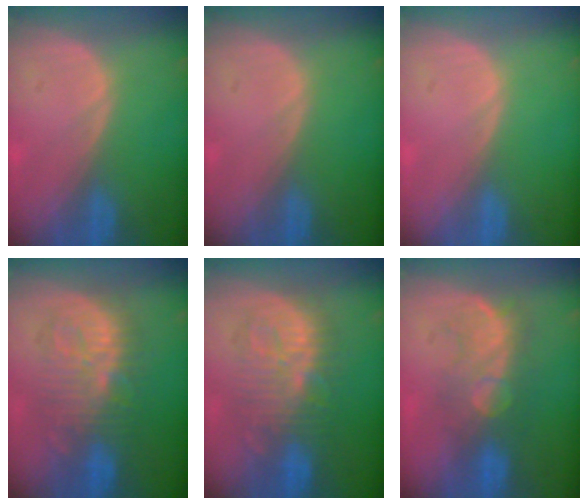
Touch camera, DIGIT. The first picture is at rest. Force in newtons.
{"total": 0.0}
{"total": 0.0}
{"total": 9.5, "press": 9.4, "slide": 0.8}
{"total": 9.5, "press": 9.4, "slide": 0.8}
{"total": 8.1, "press": 7.7, "slide": 2.3}